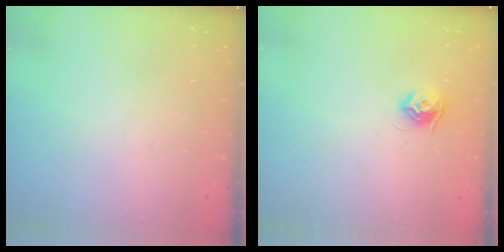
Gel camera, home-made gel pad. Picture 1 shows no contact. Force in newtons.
{"total": 8.7, "press": 8.7, "slide": 0.1}